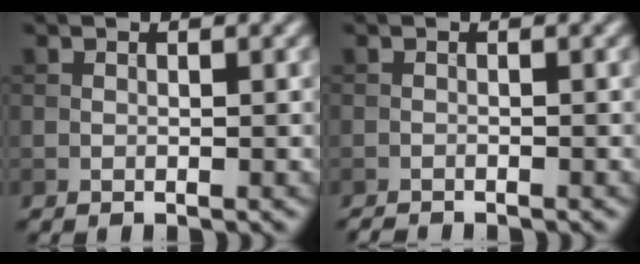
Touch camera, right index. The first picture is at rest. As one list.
[{"total": 1.3, "force": [-1.3, 0.0, 0.3], "torque": [-0.002, -0.004, -0.023]}]